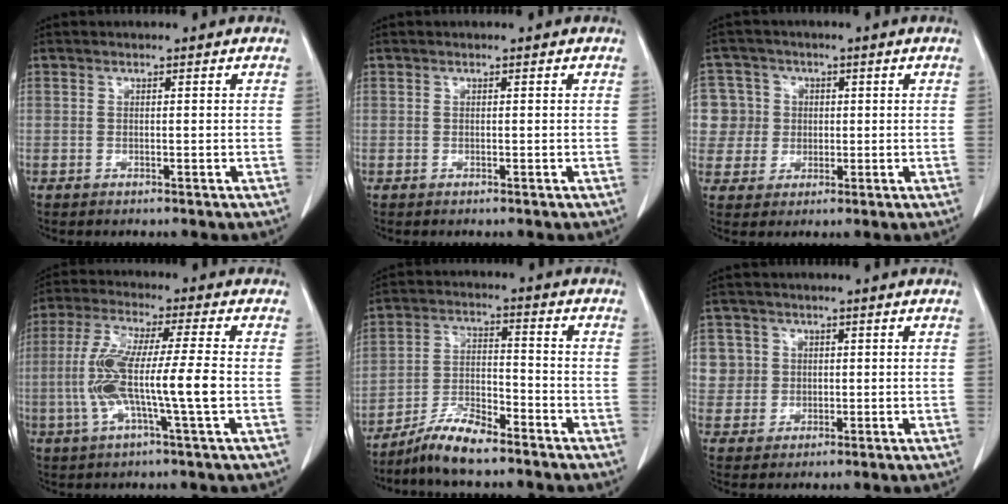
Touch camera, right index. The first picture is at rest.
{"total": 0.0}
{"total": 8.6, "force": [1.2, 8.4, 0.8], "torque": [-0.026, 0.036, 0.035]}
{"total": 11.5, "force": [-1.8, 0.3, 11.4], "torque": [-0.232, 0.006, -0.038]}
{"total": 7.6, "force": [-6.3, 1.3, 4.0], "torque": [-0.082, -0.009, -0.119]}
{"total": 5.3, "force": [1.3, 5.2, 0.0], "torque": [0.014, 0.013, 0.032]}